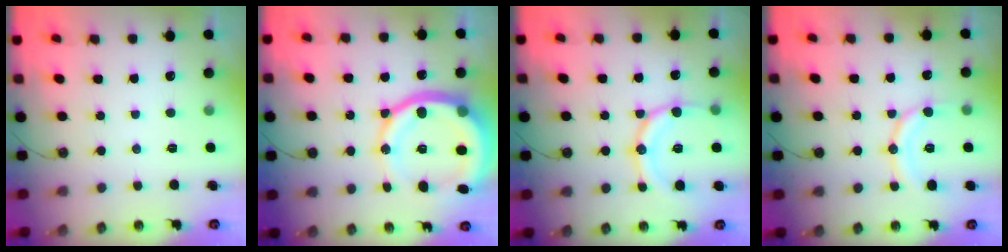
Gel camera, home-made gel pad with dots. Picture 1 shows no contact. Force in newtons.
{"total": 19.8, "press": 19.5, "slide": 3.1}
{"total": 15.0, "press": 14.7, "slide": 2.9}
{"total": 11.7, "press": 11.7, "slide": 1.0}